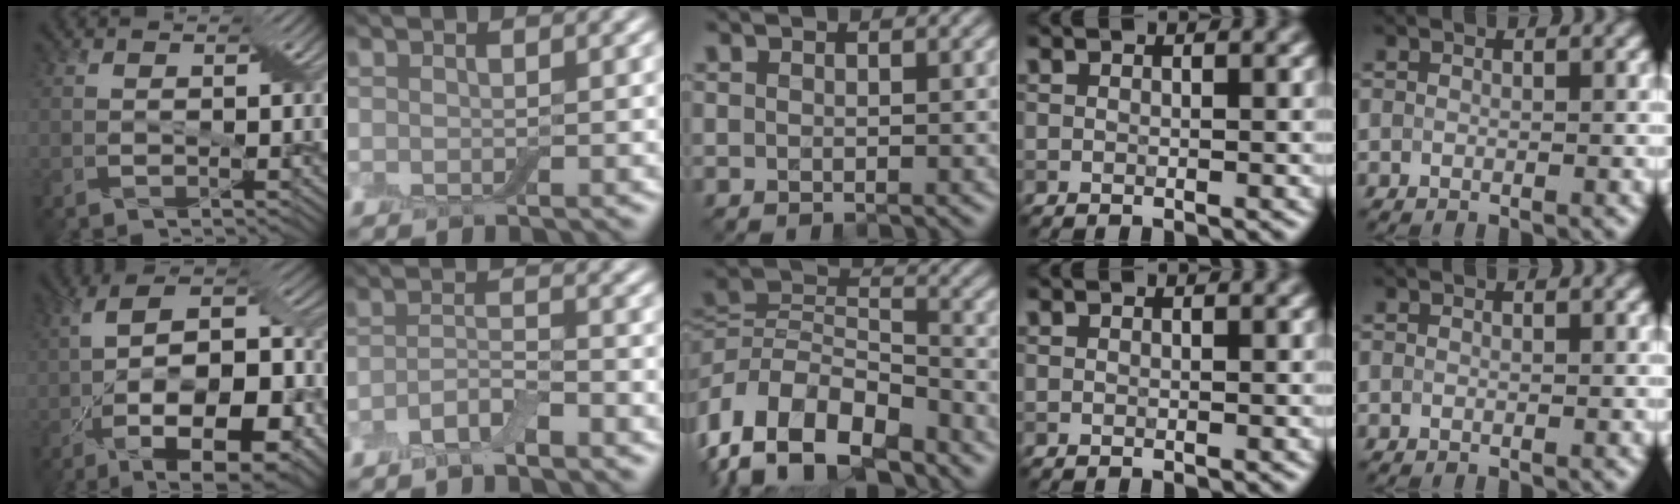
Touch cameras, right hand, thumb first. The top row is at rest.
{"thumb": {"total": 17.9, "force": [-6.8, 7.8, 14.6], "torque": [-0.231, -0.007, -0.103]}, "index": {"total": 2.6, "force": [-1.7, 0.8, 1.8], "torque": [-0.038, 0.005, -0.038]}, "middle": {"total": 11.5, "force": [-6.2, 6.5, 7.2], "torque": [-0.131, 0.010, -0.107]}}